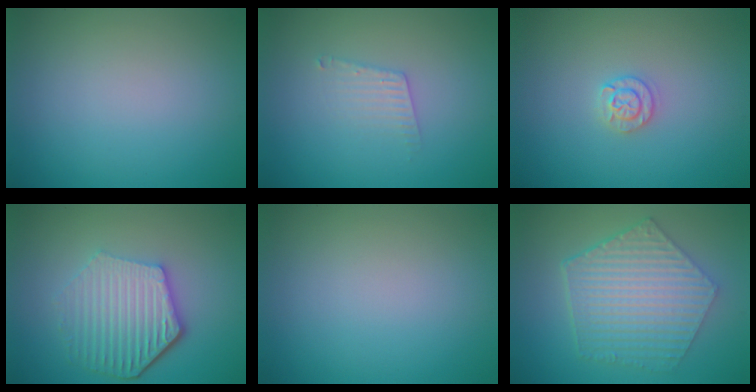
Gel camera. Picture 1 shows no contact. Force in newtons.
{"total": 1.7, "press": 1.7, "slide": 0.0}
{"total": 1.7, "press": 1.7, "slide": 0.3}
{"total": 6.0, "press": 4.5, "slide": 3.9}
{"total": 0.0}
{"total": 6.9, "press": 4.9, "slide": 4.8}